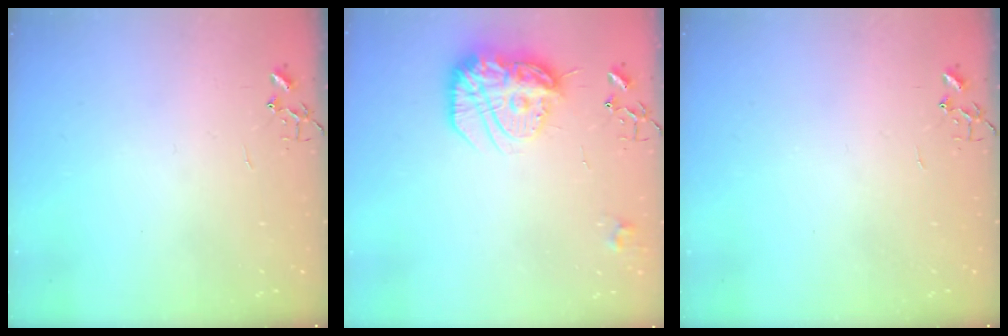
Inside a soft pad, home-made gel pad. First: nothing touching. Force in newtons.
{"total": 17.7, "press": 17.6, "slide": 1.8}
{"total": 0.0}